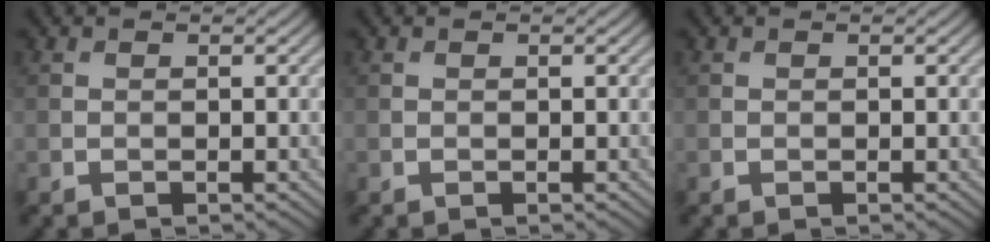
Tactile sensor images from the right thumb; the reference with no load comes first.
{"total": 0.0}
{"total": 0.0}